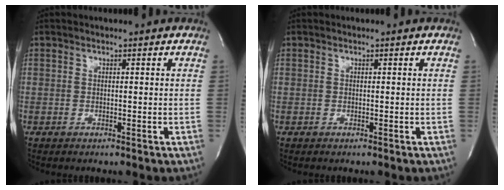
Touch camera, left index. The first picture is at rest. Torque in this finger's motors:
{"motor_torque": [0.02, -0.01, 0.00, 0.00]}